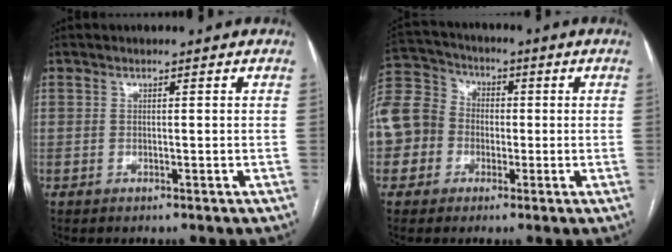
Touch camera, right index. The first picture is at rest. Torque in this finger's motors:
{"motor_torque": [2.15, -0.01, 1.05, 0.21]}